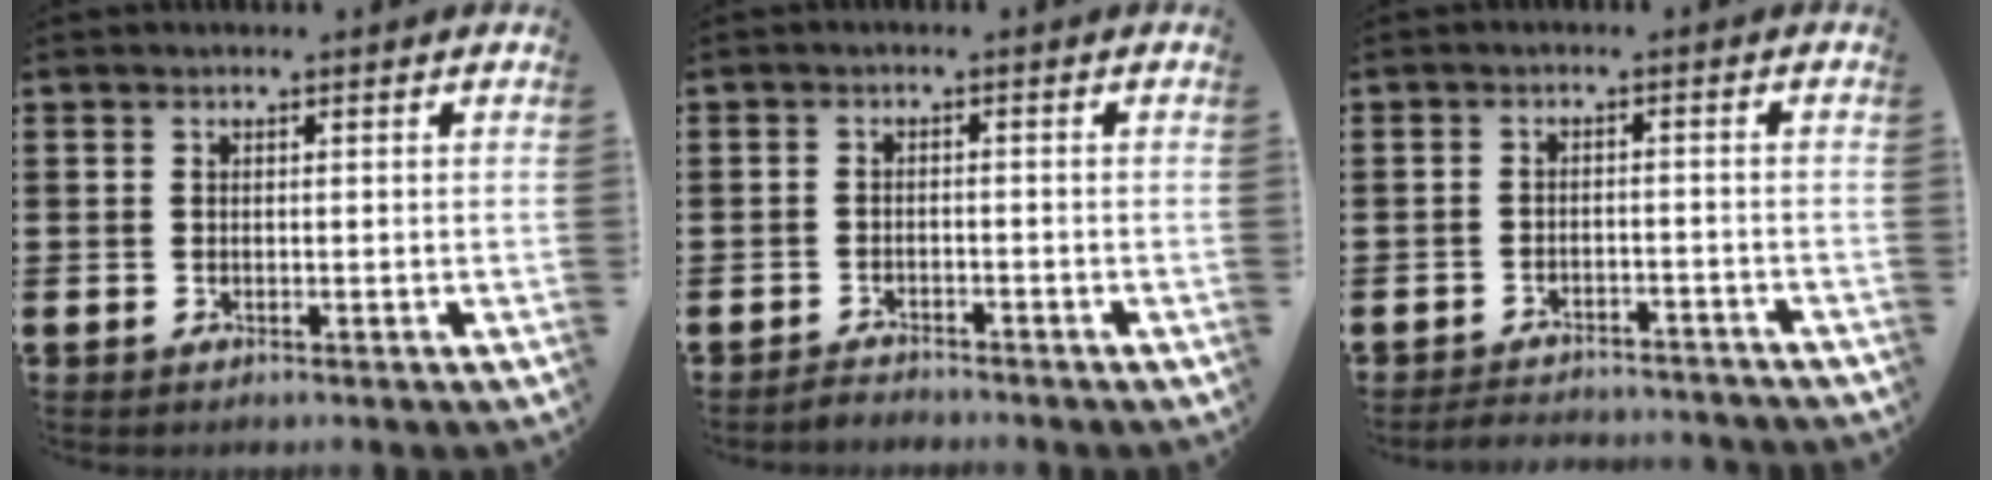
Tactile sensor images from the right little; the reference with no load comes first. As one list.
[{"total": 1.6, "force": [-1.6, 0.1, -0.2], "torque": [-0.003, 0.006, -0.034]}, {"total": 2.6, "force": [-2.6, 0.0, 0.0], "torque": [-0.004, 0.004, -0.055]}]